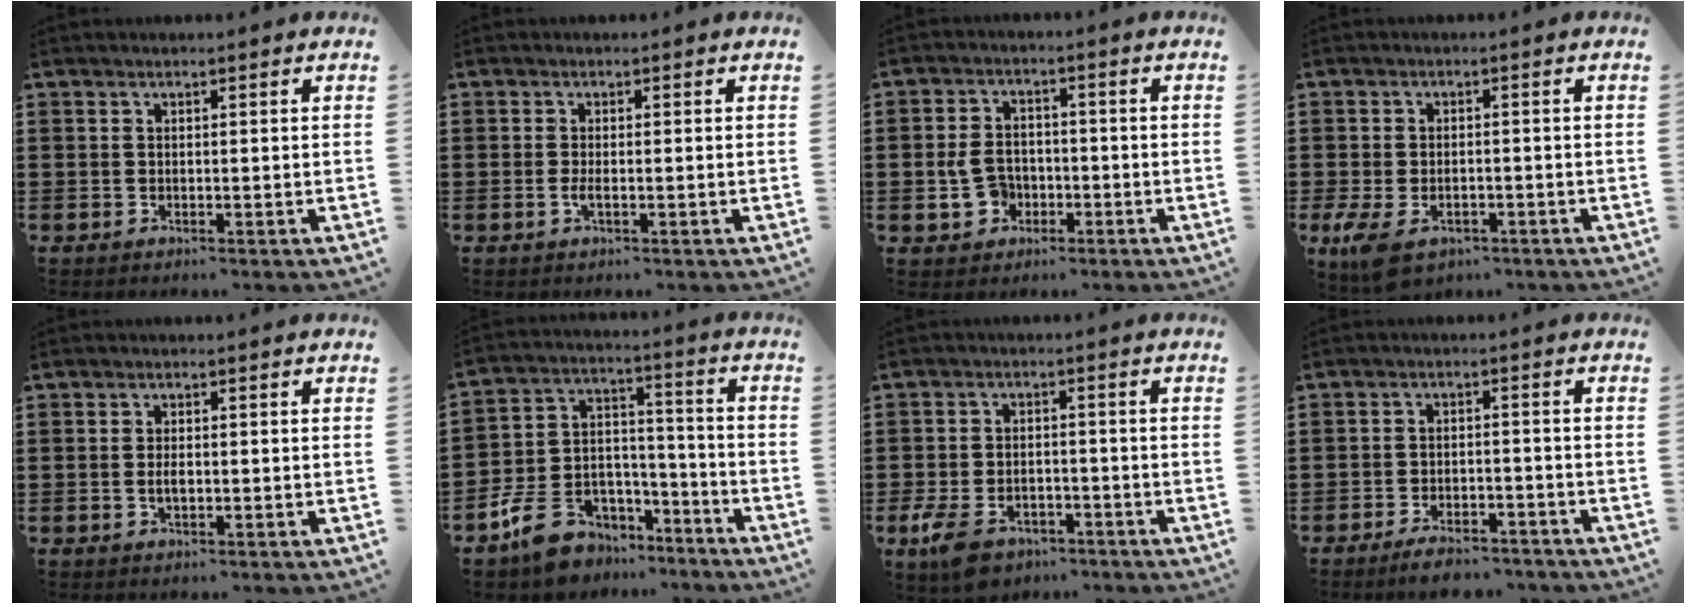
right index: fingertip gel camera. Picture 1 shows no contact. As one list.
[{"total": 1.4, "force": [-0.4, 0.0, 1.3], "torque": [-0.031, -0.005, -0.009]}, {"total": 5.3, "force": [-1.3, 4.1, 3.1], "torque": [-0.077, 0.004, -0.027]}, {"total": 3.8, "force": [-2.2, 1.9, 2.5], "torque": [-0.065, -0.001, -0.047]}, {"total": 1.8, "force": [-0.3, 0.8, 1.6], "torque": [-0.030, 0.002, -0.006]}, {"total": 9.5, "force": [-7.3, 5.4, 2.7], "torque": [-0.066, 0.034, -0.135]}, {"total": 5.2, "force": [-3.7, 2.4, 2.8], "torque": [-0.071, 0.004, -0.074]}, {"total": 3.8, "force": [-3.6, 0.6, 1.2], "torque": [-0.020, 0.008, -0.069]}]